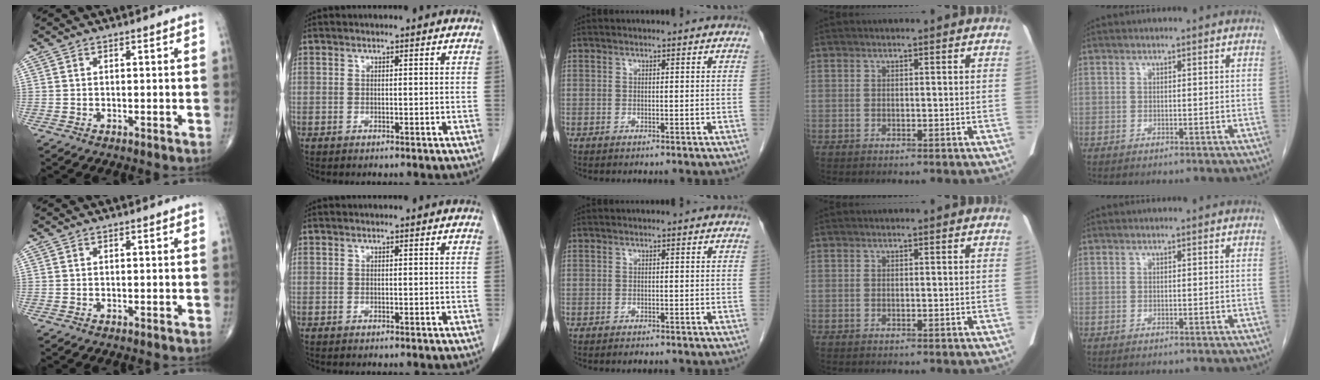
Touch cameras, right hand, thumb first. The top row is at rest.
{"middle": {"total": 0.7, "force": [-0.6, 0.2, 0.2], "torque": [-0.009, -0.002, -0.007]}}